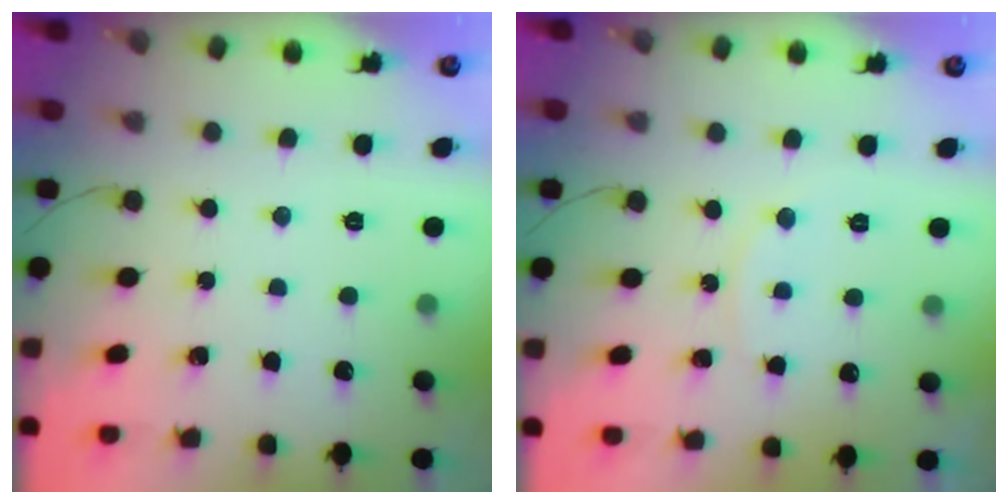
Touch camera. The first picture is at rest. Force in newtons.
{"total": 5.9, "press": 5.9, "slide": 0.5}